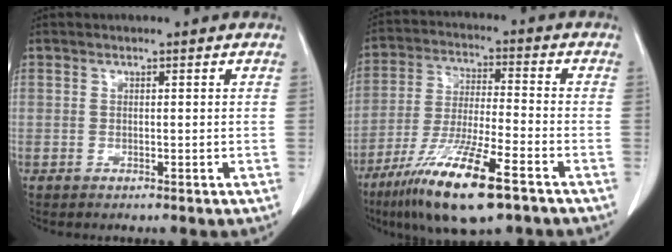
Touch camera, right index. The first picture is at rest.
{"total": 15.1, "force": [-9.1, 1.8, 11.8], "torque": [-0.235, -0.036, -0.165]}